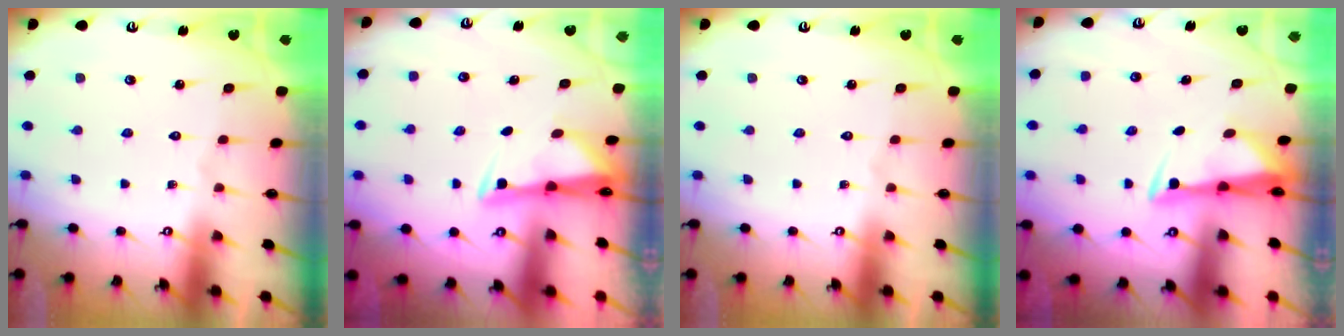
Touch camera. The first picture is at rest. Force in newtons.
{"total": 2.7, "press": 2.7, "slide": 0.4}
{"total": 0.0}
{"total": 3.2, "press": 3.1, "slide": 0.9}